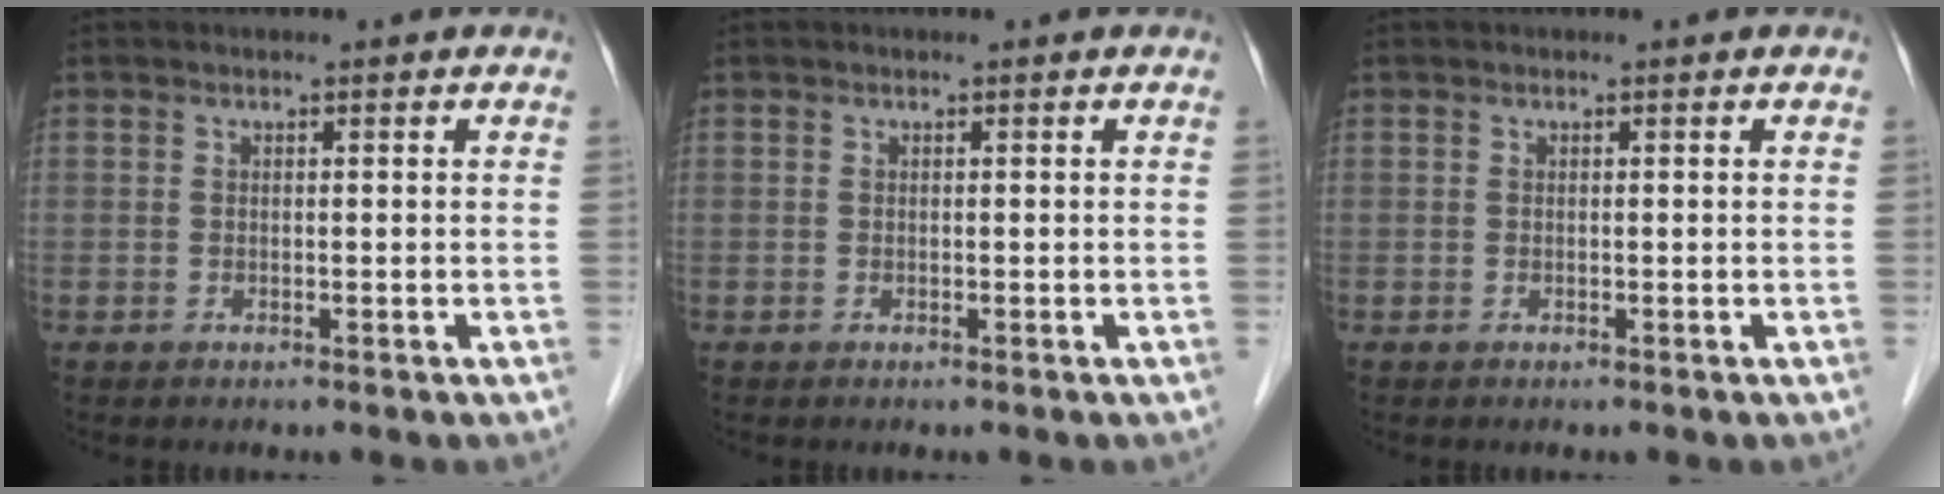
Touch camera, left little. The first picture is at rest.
{"total": 0.0}
{"total": 0.0}